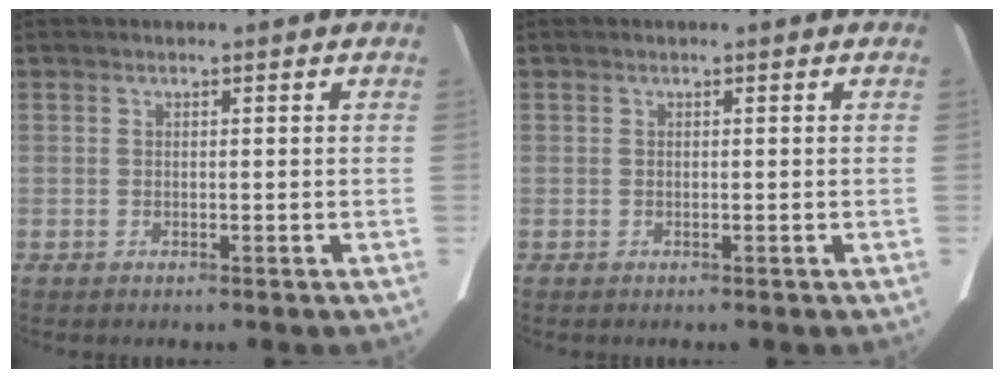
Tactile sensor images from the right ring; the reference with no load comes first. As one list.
[{"total": 0.0}]